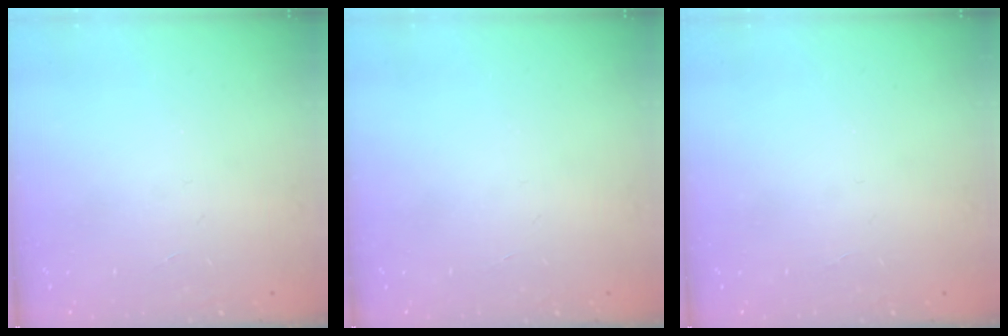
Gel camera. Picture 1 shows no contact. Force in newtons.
{"total": 0.0}
{"total": 0.0}